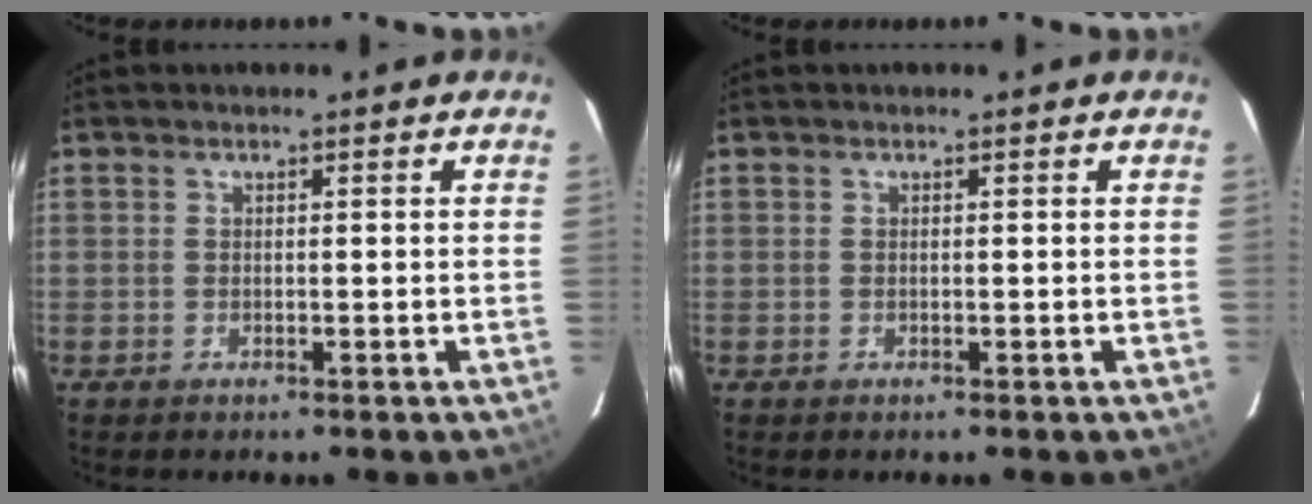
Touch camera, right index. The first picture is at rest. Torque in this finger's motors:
{"motor_torque": [0.00, 0.00, 0.00, 0.00]}